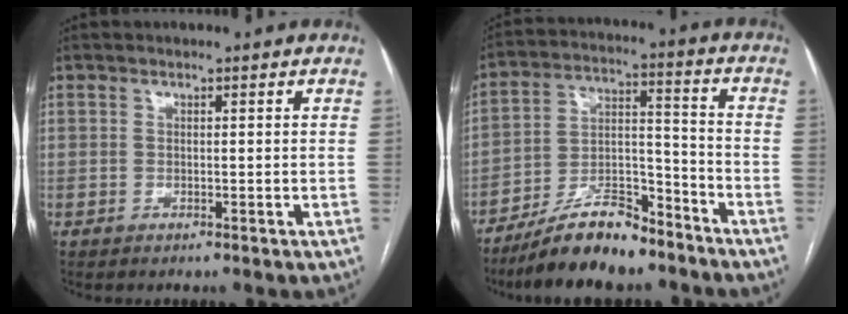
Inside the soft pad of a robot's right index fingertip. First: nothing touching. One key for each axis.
{"total": 13.1, "fx": -10.6, "fy": 3.6, "fz": 6.9, "tx": -0.123, "ty": 0.016, "tz": -0.187}